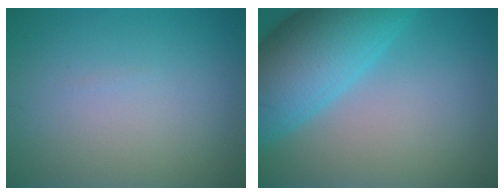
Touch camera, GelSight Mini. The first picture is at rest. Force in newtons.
{"total": 8.6, "press": 8.6, "slide": 0.3}